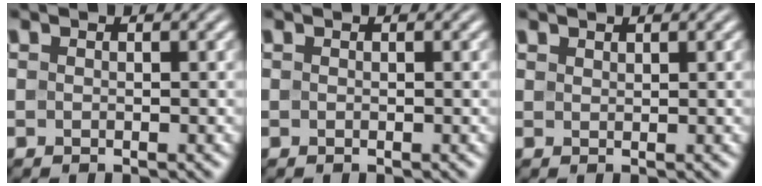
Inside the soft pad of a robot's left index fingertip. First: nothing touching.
{"total": 0.0}
{"total": 0.7, "force": [0.7, 0.1, 0.1], "torque": [-0.001, -0.002, 0.016]}